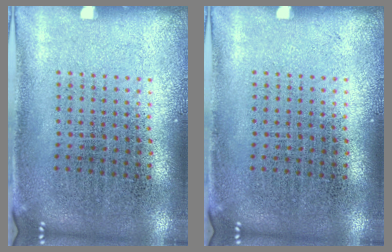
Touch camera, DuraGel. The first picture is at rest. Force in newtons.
{"total": 0.0}